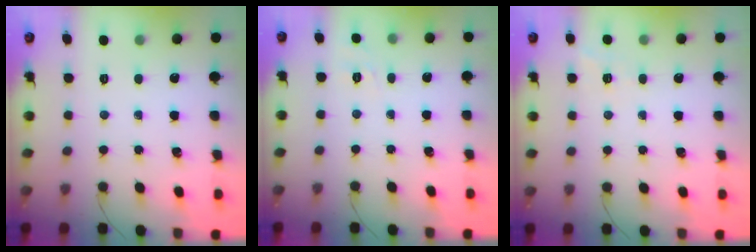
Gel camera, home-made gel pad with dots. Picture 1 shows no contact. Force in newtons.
{"total": 2.6, "press": 2.0, "slide": 1.7}
{"total": 7.0, "press": 6.8, "slide": 1.7}